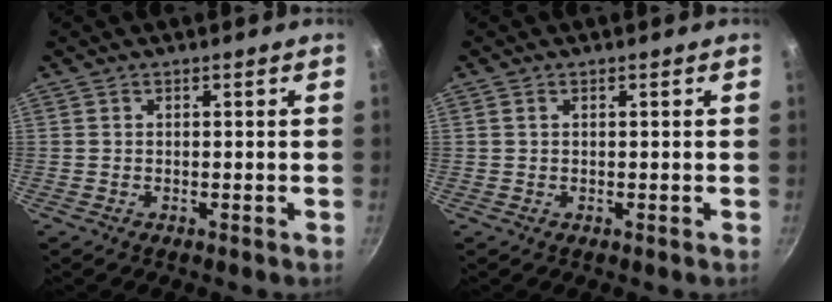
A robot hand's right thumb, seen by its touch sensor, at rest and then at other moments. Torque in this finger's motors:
{"motor_torque": [-0.48, 0.19, -0.49, 0.32, 0.03]}